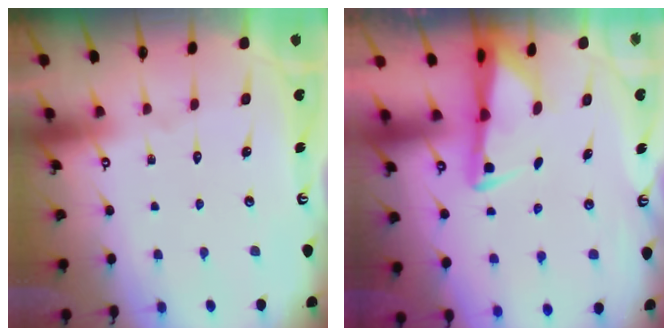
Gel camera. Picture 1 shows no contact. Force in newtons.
{"total": 3.0, "press": 2.9, "slide": 0.5}